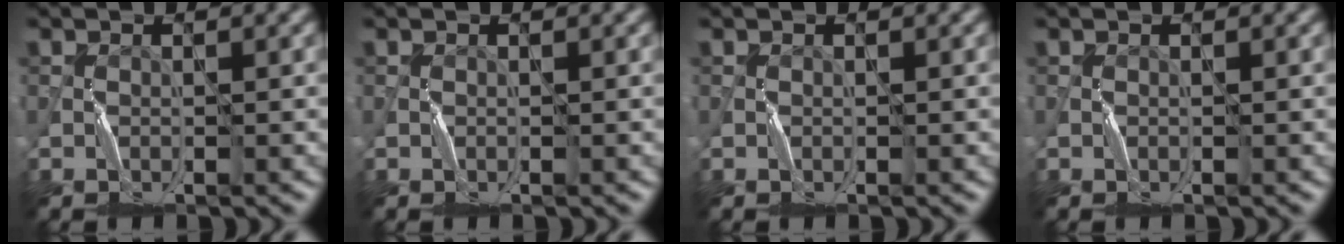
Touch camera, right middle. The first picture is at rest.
{"total": 0.0}
{"total": 0.0}
{"total": 0.0}